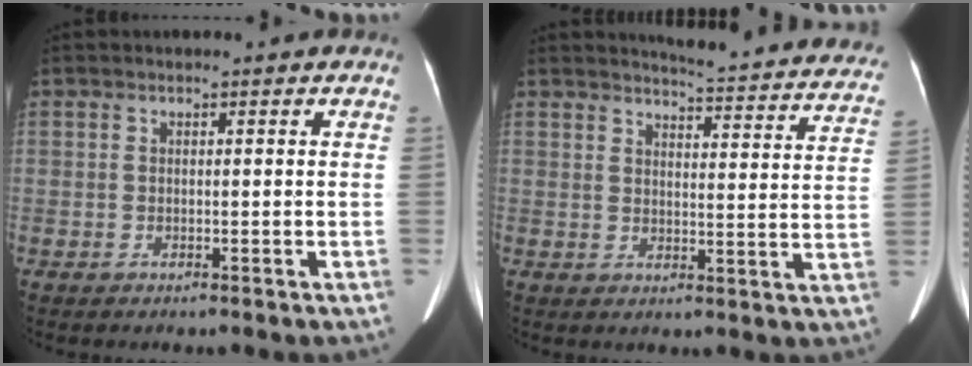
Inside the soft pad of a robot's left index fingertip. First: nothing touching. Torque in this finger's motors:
{"motor_torque": [0.19, -0.32, -0.02, -0.01]}